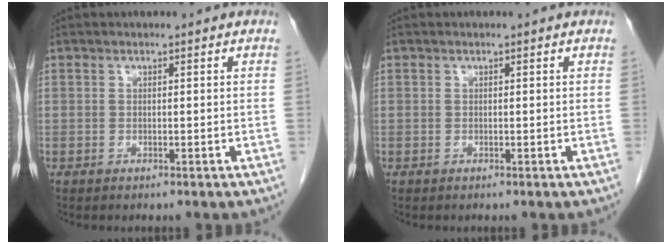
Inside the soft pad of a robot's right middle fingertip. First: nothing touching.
{"total": 0.0}